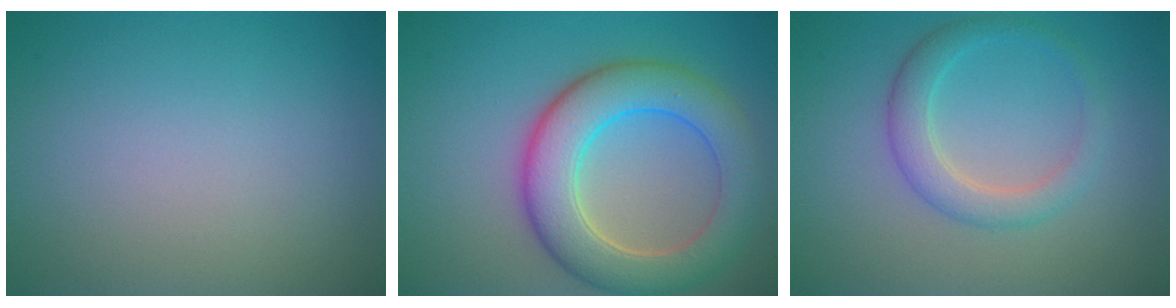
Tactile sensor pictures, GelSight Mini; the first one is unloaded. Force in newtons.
{"total": 7.9, "press": 7.9, "slide": 0.5}
{"total": 3.0, "press": 3.0, "slide": 0.2}